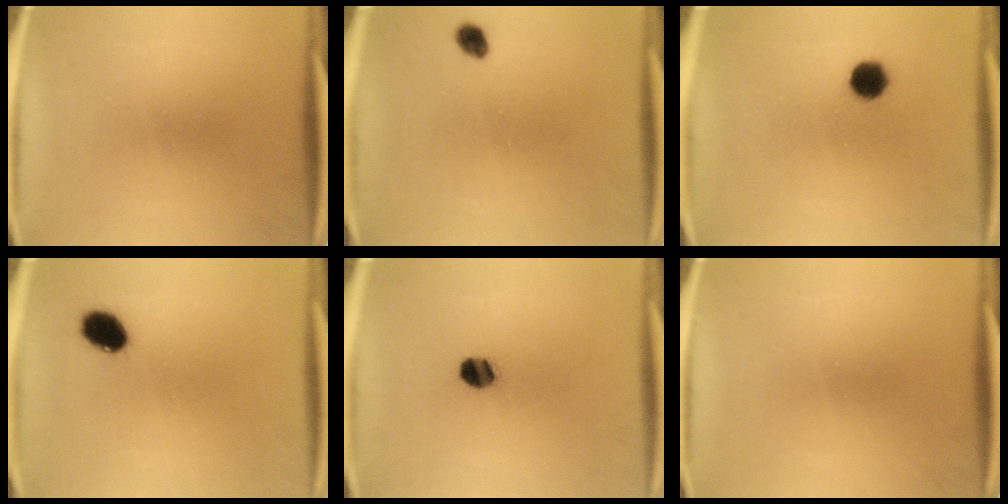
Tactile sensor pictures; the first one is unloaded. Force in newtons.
{"total": 2.0}
{"total": 5.5}
{"total": 6.2}
{"total": 4.8}
{"total": 0.0}